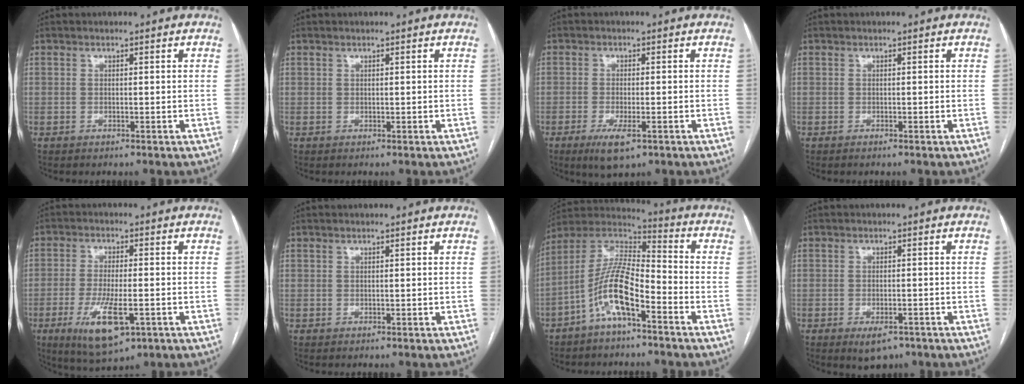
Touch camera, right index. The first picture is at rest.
{"total": 0.0}
{"total": 5.0, "force": [-2.6, 1.4, 4.0], "torque": [-0.074, -0.010, -0.040]}
{"total": 0.0}
{"total": 9.7, "force": [-3.8, 2.8, 8.5], "torque": [-0.158, -0.020, -0.057]}
{"total": 0.0}
{"total": 11.6, "force": [-5.7, 2.8, 9.7], "torque": [-0.197, 0.016, -0.111]}
{"total": 3.8, "force": [-2.4, 1.8, 2.4], "torque": [-0.033, -0.004, -0.027]}